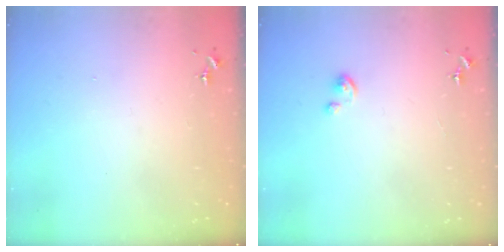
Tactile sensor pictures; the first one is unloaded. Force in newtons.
{"total": 1.9, "press": 1.9, "slide": 0.2}